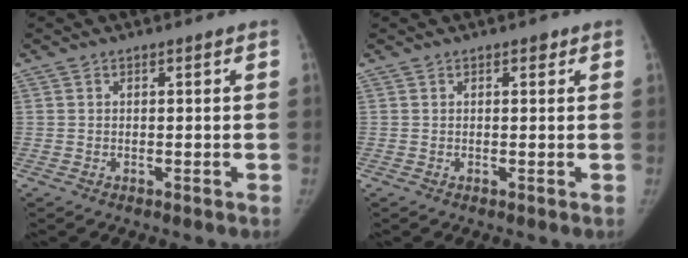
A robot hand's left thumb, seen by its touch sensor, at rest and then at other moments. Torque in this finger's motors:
{"motor_torque": [0.14, -0.02, 0.04, -0.52, 0.06]}